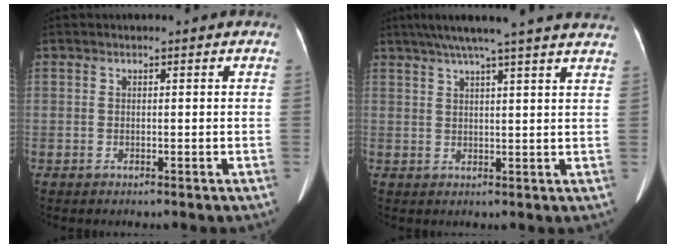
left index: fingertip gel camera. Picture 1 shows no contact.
{"total": 18.0, "force": [15.3, -0.4, 9.4], "torque": [-0.154, 0.023, 0.193]}